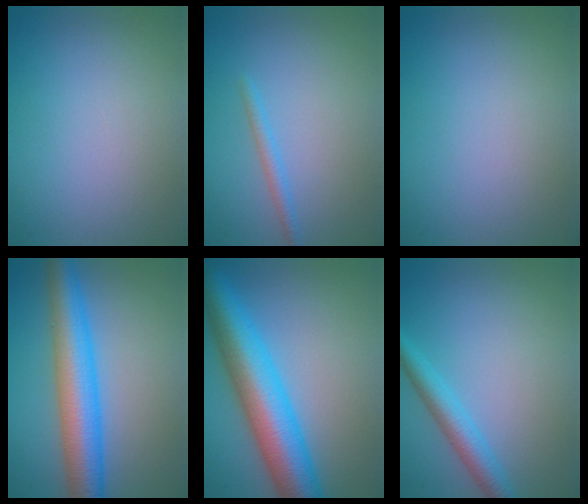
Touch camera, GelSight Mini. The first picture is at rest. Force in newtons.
{"total": 1.3, "press": 1.3, "slide": 0.0}
{"total": 0.0}
{"total": 7.7, "press": 7.7, "slide": 0.0}
{"total": 9.5, "press": 9.5, "slide": 0.2}
{"total": 3.1, "press": 3.1, "slide": 0.1}